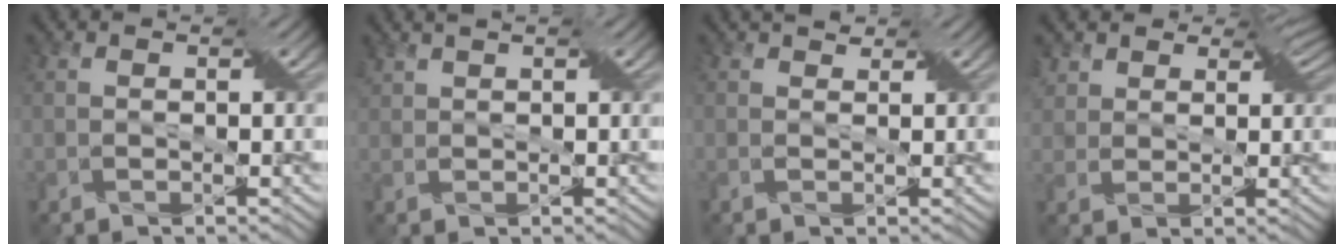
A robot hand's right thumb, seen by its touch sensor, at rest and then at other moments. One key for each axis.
{"total": 1.9, "fx": 1.6, "fy": 0.3, "fz": 0.9, "tx": -0.029, "ty": 0.011, "tz": 0.034}
{"total": 2.0, "fx": 1.4, "fy": 1.0, "fz": 1.0, "tx": -0.026, "ty": 0.005, "tz": 0.020}
{"total": 5.4, "fx": 3.4, "fy": 3.5, "fz": 2.2, "tx": -0.059, "ty": 0.010, "tz": 0.060}